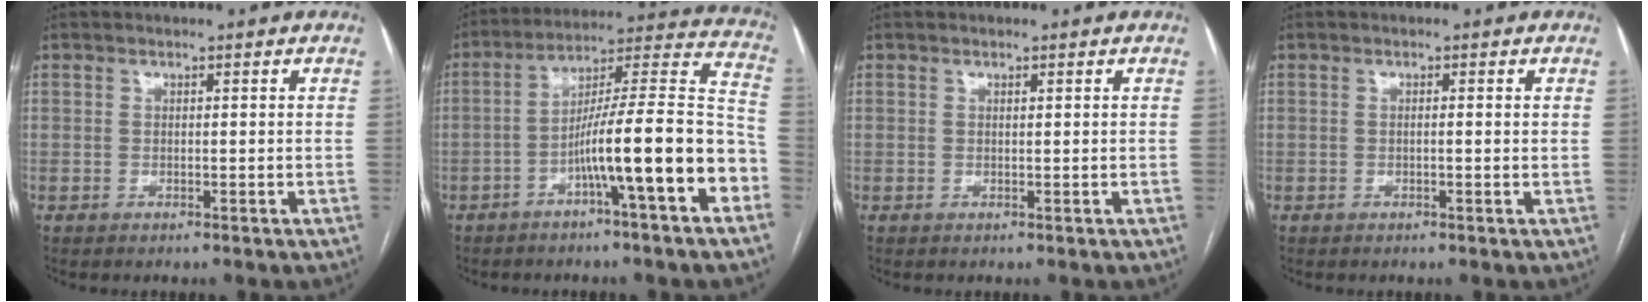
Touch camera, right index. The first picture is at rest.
{"total": 16.9, "force": [-6.4, 0.2, 15.6], "torque": [-0.234, 0.023, -0.104]}
{"total": 0.0}
{"total": 0.9, "force": [0.1, 0.0, 0.9], "torque": [-0.018, 0.002, 0.001]}